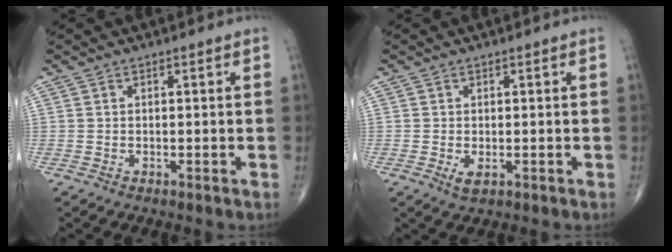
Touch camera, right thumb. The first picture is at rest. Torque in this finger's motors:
{"motor_torque": [-0.13, 0.03, 0.15, 0.38, -0.01]}